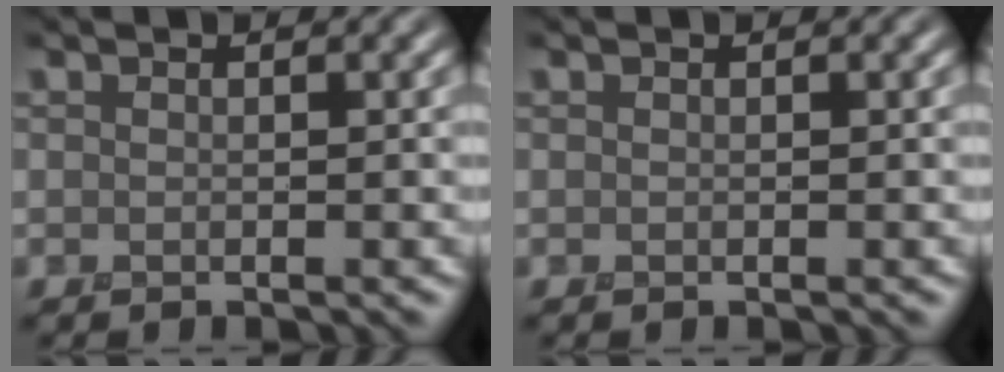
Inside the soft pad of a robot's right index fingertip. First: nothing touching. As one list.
[{"total": 0.0}]